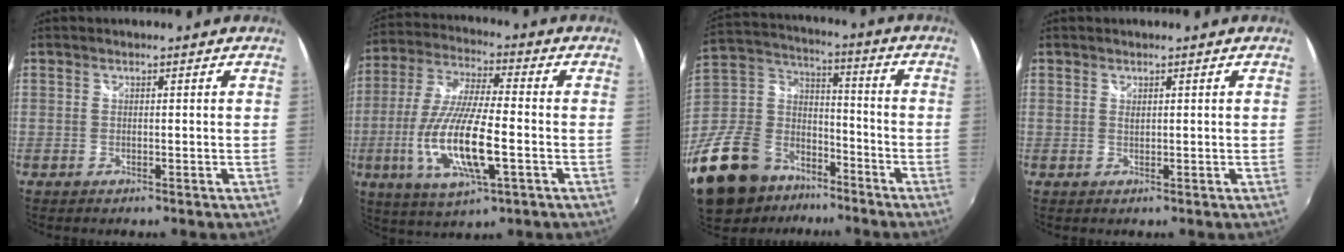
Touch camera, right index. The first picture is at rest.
{"total": 16.2, "force": [-4.3, 4.0, 15.1], "torque": [-0.312, -0.018, -0.079]}
{"total": 27.2, "force": [-17.6, 16.2, 13.0], "torque": [-0.313, 0.022, -0.287]}
{"total": 0.6, "force": [0.4, 0.3, 0.3], "torque": [-0.005, 0.001, 0.007]}